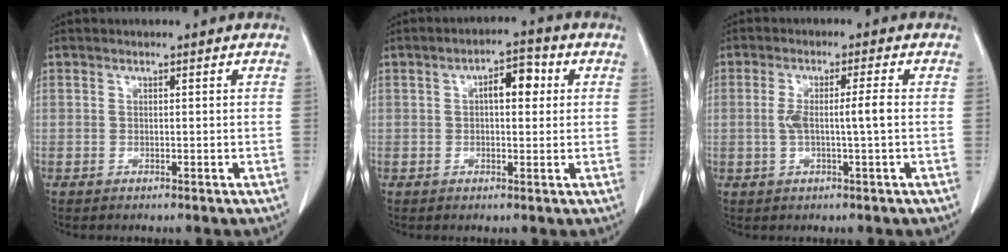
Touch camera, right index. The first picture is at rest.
{"total": 5.1, "force": [1.1, 2.1, 4.5], "torque": [-0.068, 0.018, 0.015]}
{"total": 4.4, "force": [-0.1, -0.1, 4.4], "torque": [-0.086, 0.010, 0.003]}